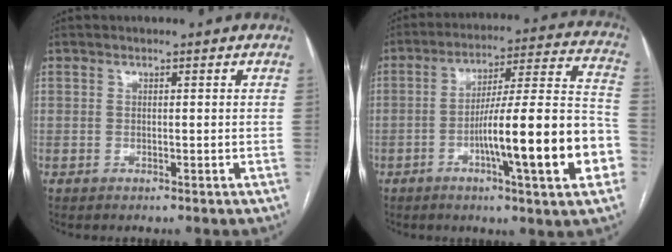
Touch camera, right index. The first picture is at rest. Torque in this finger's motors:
{"motor_torque": [2.14, 0.00, 1.05, 0.21]}